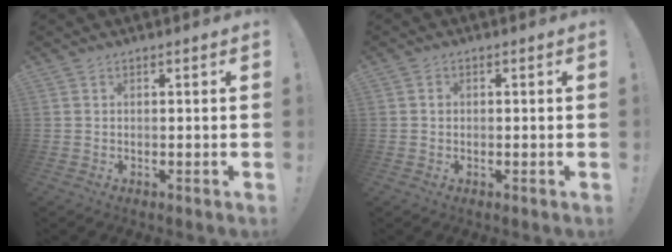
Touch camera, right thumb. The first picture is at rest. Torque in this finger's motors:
{"motor_torque": [-0.11, -0.06, 0.09, 0.21, -0.08]}